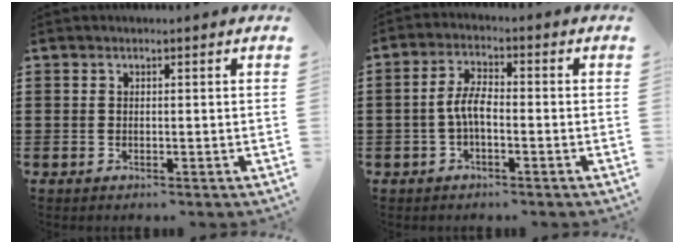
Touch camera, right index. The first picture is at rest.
{"total": 4.8, "force": [-1.1, 1.8, 4.3], "torque": [-0.103, -0.001, -0.029]}